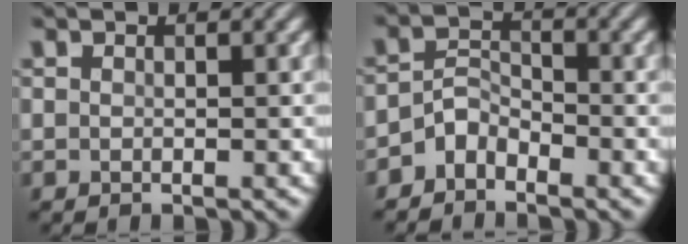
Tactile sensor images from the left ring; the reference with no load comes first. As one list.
[{"total": 2.5, "force": [-1.9, 1.4, 1.0], "torque": [-0.017, 0.012, -0.043]}]